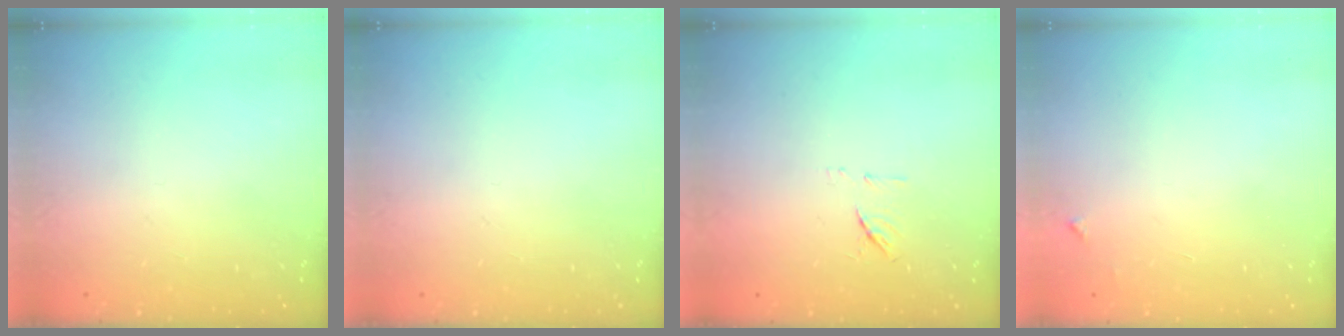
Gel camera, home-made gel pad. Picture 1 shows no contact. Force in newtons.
{"total": 0.0}
{"total": 6.8, "press": 6.6, "slide": 1.2}
{"total": 3.3, "press": 3.3, "slide": 0.4}